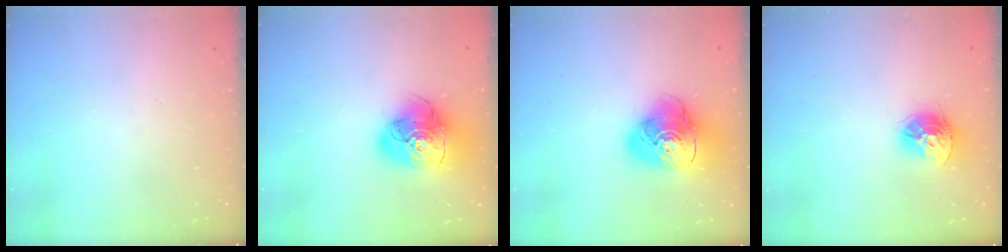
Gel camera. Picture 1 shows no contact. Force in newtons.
{"total": 18.8, "press": 18.6, "slide": 2.5}
{"total": 16.7, "press": 16.6, "slide": 2.3}
{"total": 12.2, "press": 12.1, "slide": 1.1}